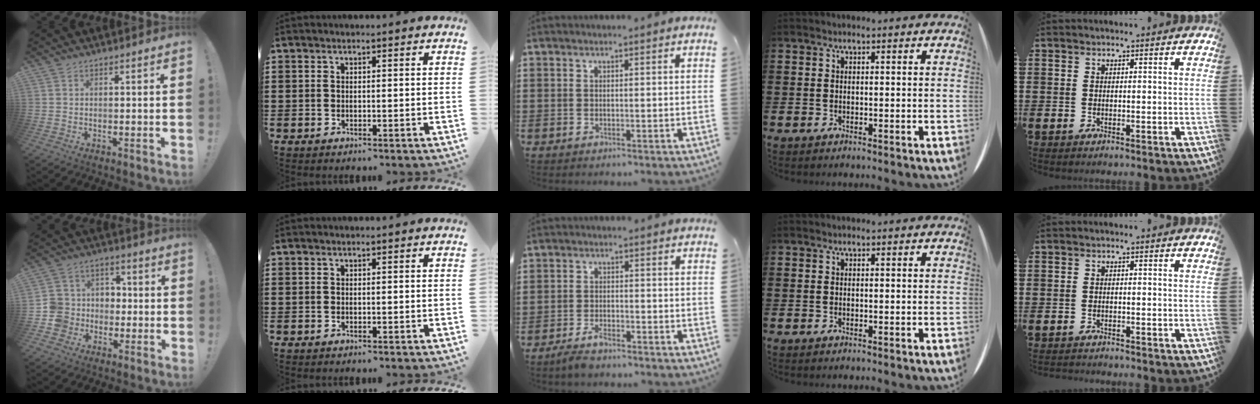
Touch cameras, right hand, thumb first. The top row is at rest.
{"thumb": {"total": 11.0, "force": [-3.4, 10.1, 2.7], "torque": [-0.051, 0.042, -0.054]}, "middle": {"total": 3.0, "force": [-2.5, 0.8, 1.4], "torque": [-0.038, 0.001, -0.053]}, "little": {"total": 0.7, "force": [-0.7, 0.0, 0.0], "torque": [-0.001, -0.002, -0.015]}}